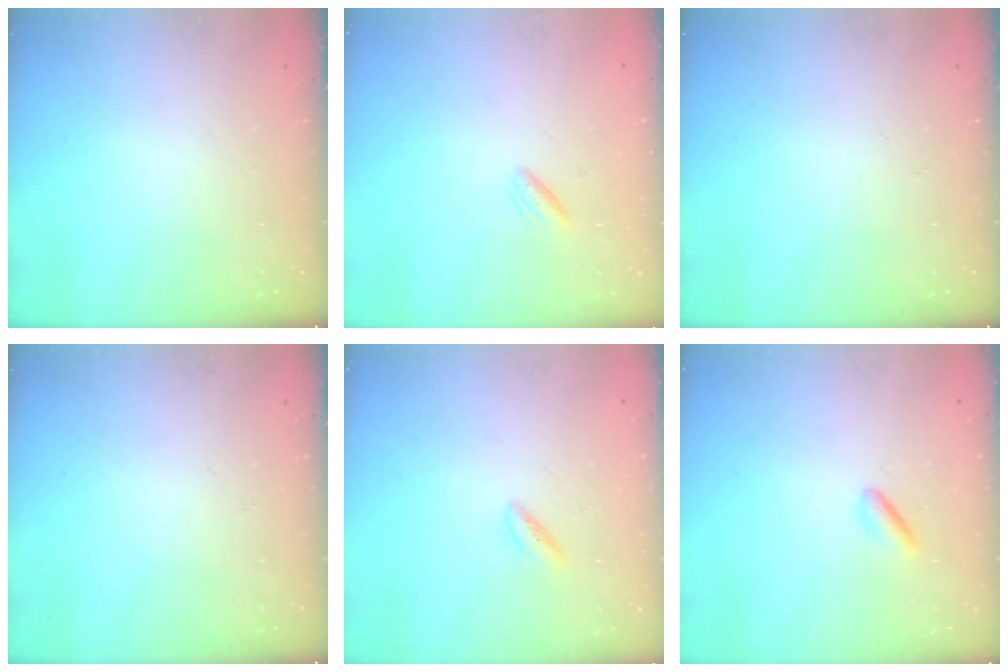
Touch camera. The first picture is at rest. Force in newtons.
{"total": 1.6, "press": 1.3, "slide": 0.9}
{"total": 0.0}
{"total": 0.0}
{"total": 2.1, "press": 1.9, "slide": 0.9}
{"total": 2.4, "press": 2.2, "slide": 1.0}